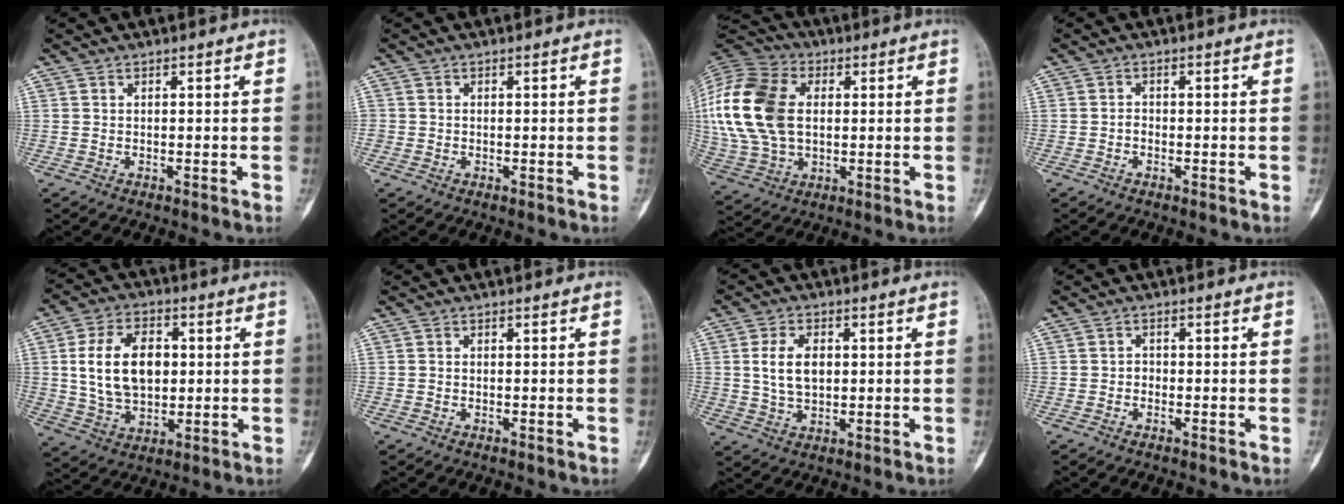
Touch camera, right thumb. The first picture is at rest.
{"total": 0.6, "force": [-0.2, 0.6, 0.0], "torque": [0.003, 0.005, -0.004]}
{"total": 23.3, "force": [2.9, 15.6, 17.0], "torque": [-0.390, 0.009, 0.056]}
{"total": 0.9, "force": [-0.5, 0.6, 0.6], "torque": [-0.006, 0.004, -0.013]}
{"total": 14.6, "force": [1.8, 9.6, 10.8], "torque": [-0.163, 0.000, 0.035]}
{"total": 0.0}
{"total": 7.4, "force": [1.1, 4.7, 5.6], "torque": [-0.093, -0.001, 0.023]}
{"total": 1.1, "force": [-0.5, 0.9, 0.5], "torque": [0.000, 0.005, -0.012]}